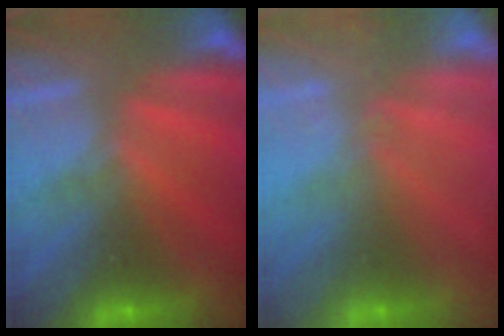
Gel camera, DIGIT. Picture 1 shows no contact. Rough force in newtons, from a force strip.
{"total": 2.4}